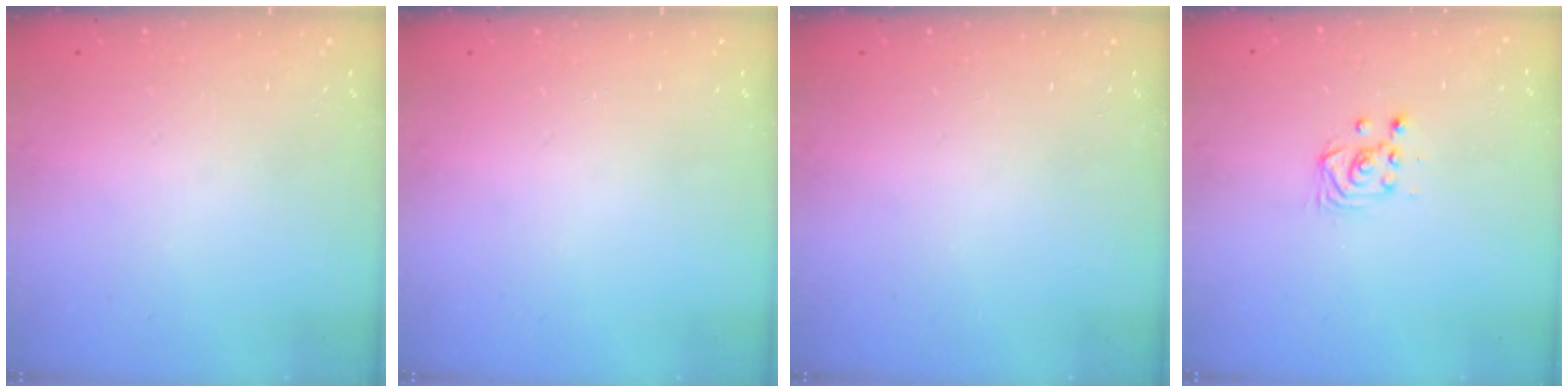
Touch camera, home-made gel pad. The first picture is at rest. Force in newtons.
{"total": 0.0}
{"total": 0.0}
{"total": 3.6, "press": 3.6, "slide": 0.3}